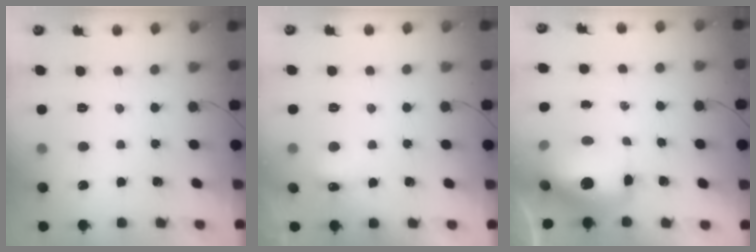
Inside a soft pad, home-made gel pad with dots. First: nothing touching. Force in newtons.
{"total": 4.8, "press": 4.7, "slide": 1.1}
{"total": 14.9, "press": 14.5, "slide": 3.4}